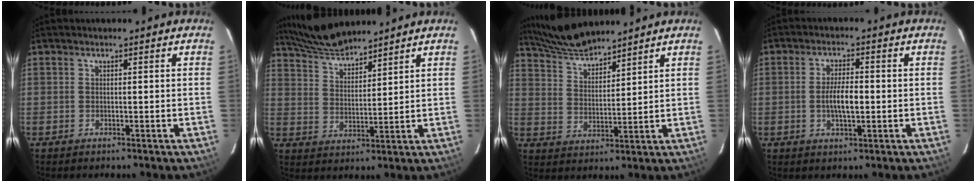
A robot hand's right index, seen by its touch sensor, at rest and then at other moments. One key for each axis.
{"total": 9.4, "fx": 8.7, "fy": 1.3, "fz": 3.2, "tx": -0.070, "ty": 0.012, "tz": 0.164}
{"total": 9.4, "fx": 8.8, "fy": 1.2, "fz": 3.2, "tx": -0.069, "ty": 0.009, "tz": 0.168}
{"total": 5.2, "fx": -0.7, "fy": 1.6, "fz": 4.9, "tx": -0.091, "ty": 0.000, "tz": -0.010}